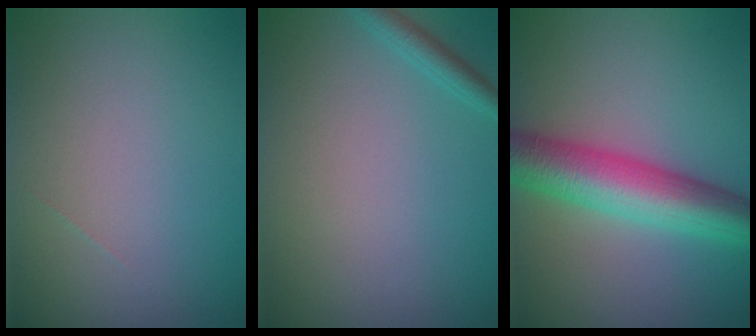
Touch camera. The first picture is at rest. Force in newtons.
{"total": 1.5, "press": 1.5, "slide": 0.2}
{"total": 7.4, "press": 7.4, "slide": 0.0}